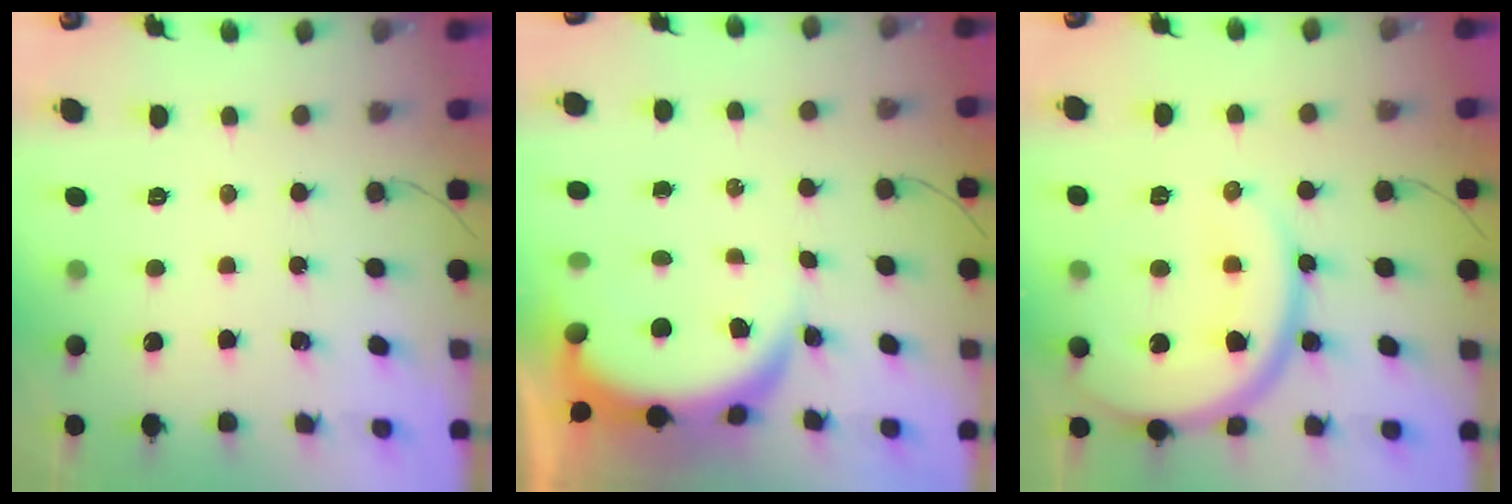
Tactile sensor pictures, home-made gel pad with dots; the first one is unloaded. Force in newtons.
{"total": 6.8, "press": 6.7, "slide": 0.9}
{"total": 18.1, "press": 18.0, "slide": 2.4}